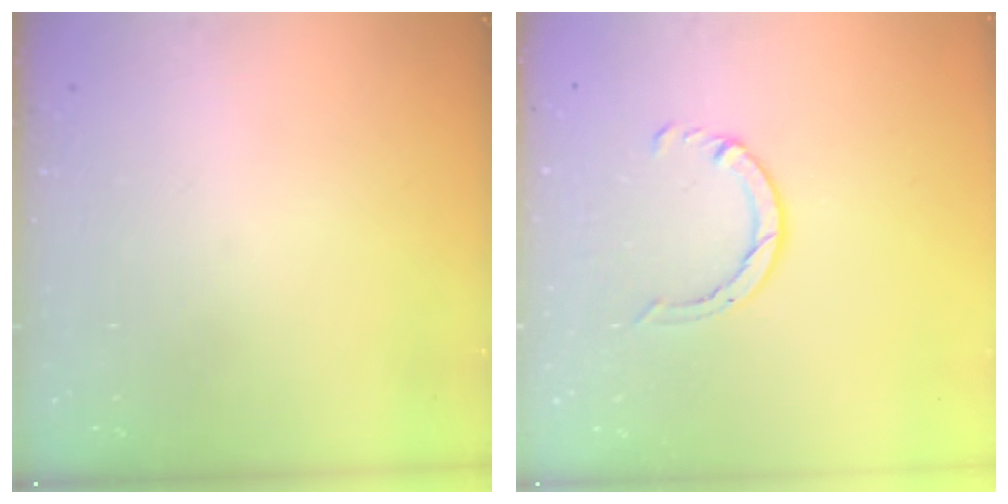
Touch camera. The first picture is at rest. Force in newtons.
{"total": 4.7, "press": 4.7, "slide": 0.4}